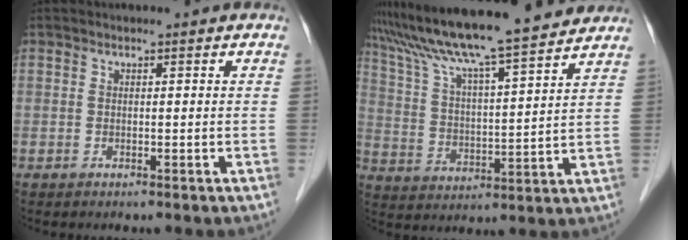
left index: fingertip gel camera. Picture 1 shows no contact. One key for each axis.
{"total": 19.7, "fx": 17.2, "fy": 0.3, "fz": 9.5, "tx": -0.169, "ty": 0.019, "tz": 0.276}